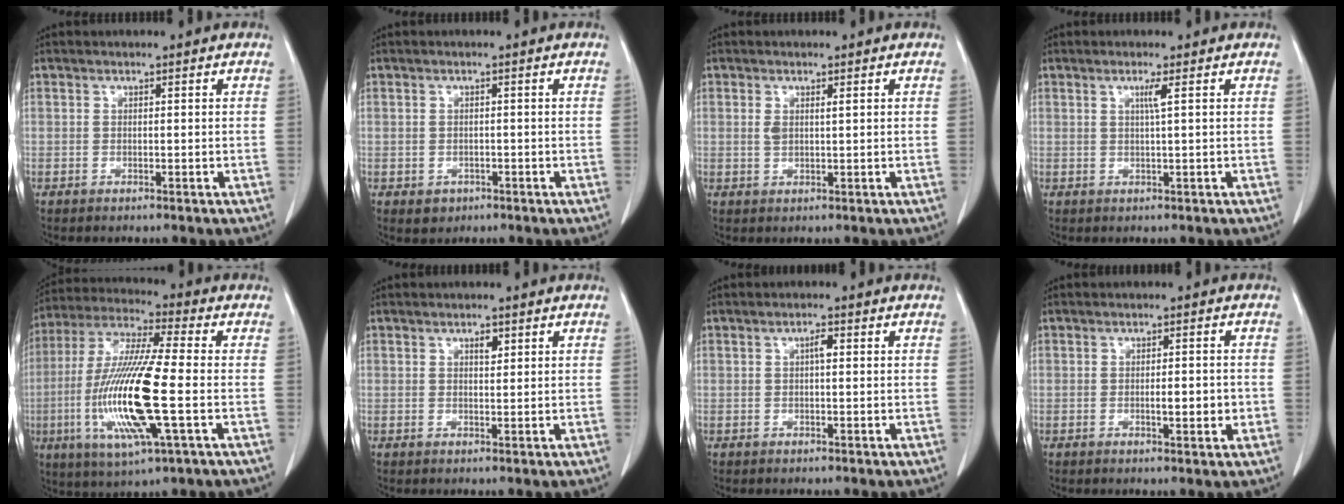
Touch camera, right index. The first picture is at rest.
{"total": 2.0, "force": [-0.8, 1.8, 0.5], "torque": [-0.003, 0.004, -0.004]}
{"total": 1.8, "force": [0.6, 0.5, 1.6], "torque": [-0.039, 0.007, 0.017]}
{"total": 1.6, "force": [0.6, -0.5, 1.5], "torque": [-0.031, -0.002, 0.012]}
{"total": 17.8, "force": [-3.5, 1.4, 17.4], "torque": [-0.368, -0.015, -0.064]}
{"total": 1.7, "force": [0.8, 0.9, 1.2], "torque": [-0.016, -0.002, 0.012]}
{"total": 1.5, "force": [0.3, 0.4, 1.4], "torque": [-0.024, 0.004, 0.004]}
{"total": 3.3, "force": [-0.7, 0.6, 3.2], "torque": [-0.053, -0.001, -0.005]}